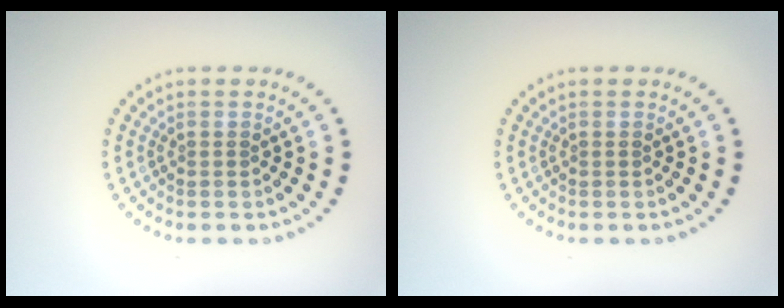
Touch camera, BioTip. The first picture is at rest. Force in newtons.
{"total": 0.0}